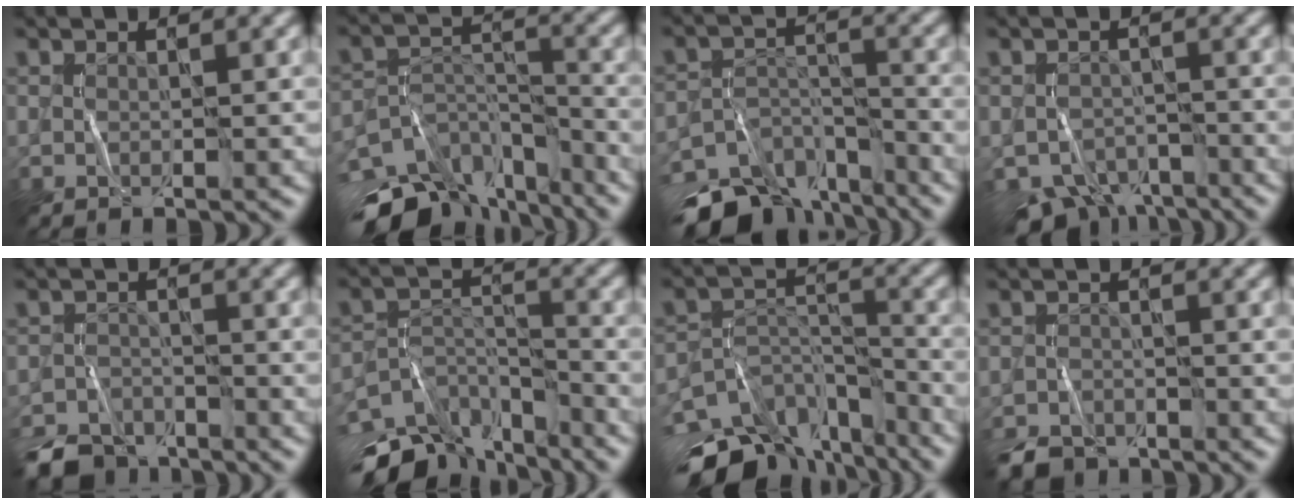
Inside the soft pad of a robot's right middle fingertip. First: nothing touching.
{"total": 11.9, "force": [-9.4, 5.5, 4.6], "torque": [-0.081, 0.004, -0.149]}
{"total": 11.3, "force": [-9.0, 5.4, 4.2], "torque": [-0.073, -0.010, -0.137]}
{"total": 5.3, "force": [-4.0, 2.8, 2.0], "torque": [-0.027, -0.025, -0.065]}
{"total": 4.9, "force": [-4.2, 2.2, 1.3], "torque": [-0.024, -0.007, -0.086]}
{"total": 9.7, "force": [-7.6, 4.4, 4.1], "torque": [-0.082, 0.000, -0.128]}
{"total": 13.3, "force": [-10.6, 6.4, 5.0], "torque": [-0.083, 0.003, -0.159]}
{"total": 3.5, "force": [-3.0, 1.6, 0.8], "torque": [-0.013, -0.007, -0.064]}